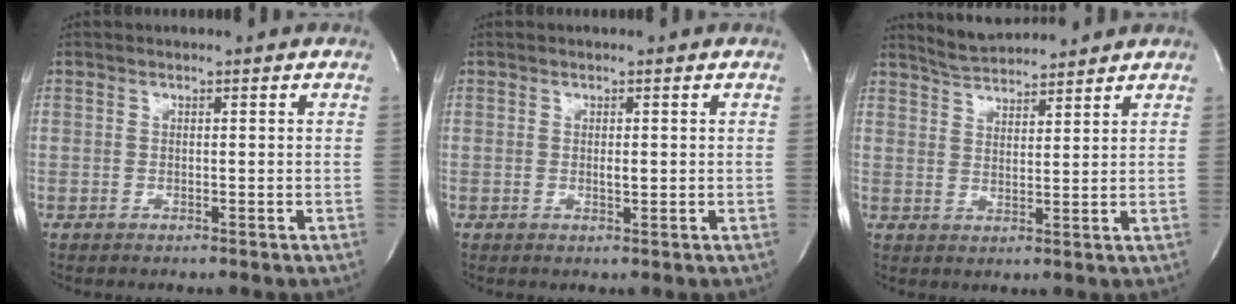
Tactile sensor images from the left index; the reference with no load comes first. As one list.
[{"total": 0.9, "force": [0.1, 0.3, 0.8], "torque": [-0.016, -0.002, 0.002]}, {"total": 6.6, "force": [6.4, 0.5, 1.3], "torque": [-0.033, 0.019, 0.112]}]